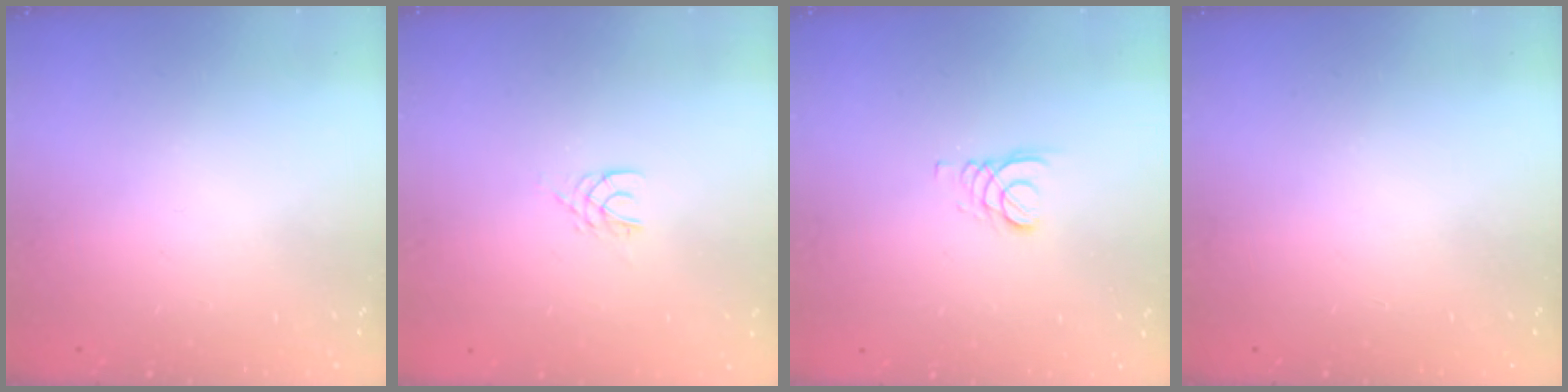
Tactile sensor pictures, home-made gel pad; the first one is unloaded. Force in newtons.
{"total": 2.5, "press": 2.5, "slide": 0.4}
{"total": 2.4, "press": 2.4, "slide": 0.2}
{"total": 0.0}